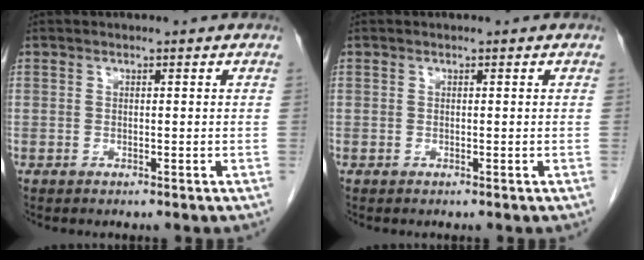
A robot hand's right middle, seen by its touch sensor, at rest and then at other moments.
{"total": 0.0}